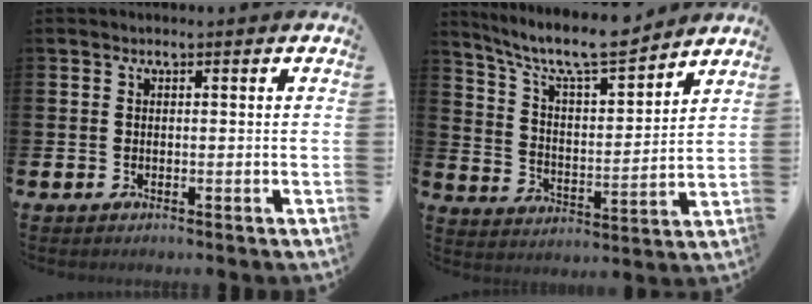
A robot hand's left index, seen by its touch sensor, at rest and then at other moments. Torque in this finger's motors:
{"motor_torque": [0.99, -1.15, 0.43, 0.21]}